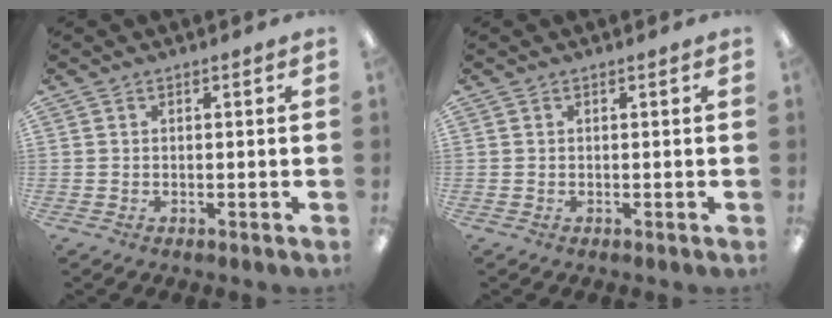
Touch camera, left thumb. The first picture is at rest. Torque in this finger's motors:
{"motor_torque": [-0.05, 0.05, 0.00, 0.00, 0.00]}